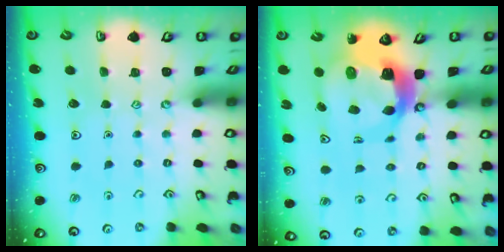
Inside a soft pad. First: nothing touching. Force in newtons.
{"total": 9.5, "press": 9.5, "slide": 1.0}